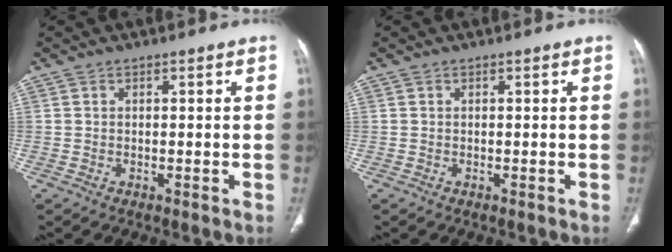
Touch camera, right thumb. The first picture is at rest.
{"total": 0.0}